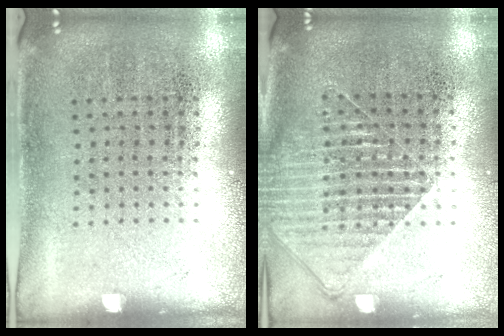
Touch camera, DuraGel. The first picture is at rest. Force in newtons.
{"total": 1.6, "press": 1.4, "slide": 0.8}